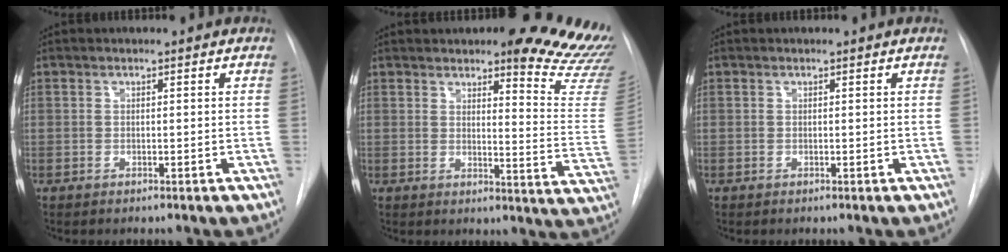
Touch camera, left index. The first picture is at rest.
{"total": 17.4, "force": [15.5, 2.0, 7.5], "torque": [-0.072, -0.099, 0.159]}
{"total": 0.7, "force": [0.7, 0.0, 0.2], "torque": [-0.006, 0.006, 0.007]}